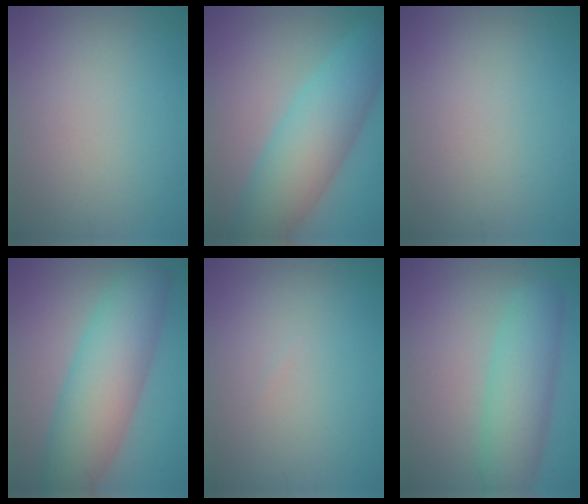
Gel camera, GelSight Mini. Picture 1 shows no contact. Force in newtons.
{"total": 8.0, "press": 8.0, "slide": 0.1}
{"total": 0.0}
{"total": 8.6, "press": 8.6, "slide": 0.1}
{"total": 0.0}
{"total": 5.5, "press": 5.5, "slide": 0.3}